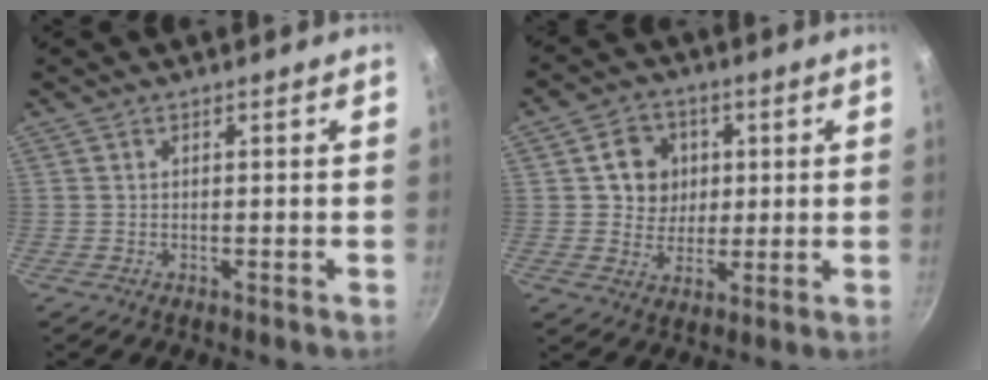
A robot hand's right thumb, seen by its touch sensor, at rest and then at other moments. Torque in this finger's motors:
{"motor_torque": [0.38, 1.59, -0.15, 0.15, 0.01]}